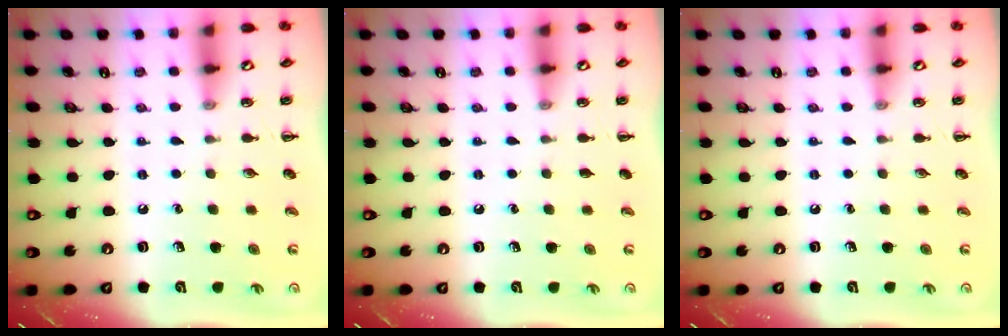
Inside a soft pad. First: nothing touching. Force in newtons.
{"total": 0.0}
{"total": 0.0}